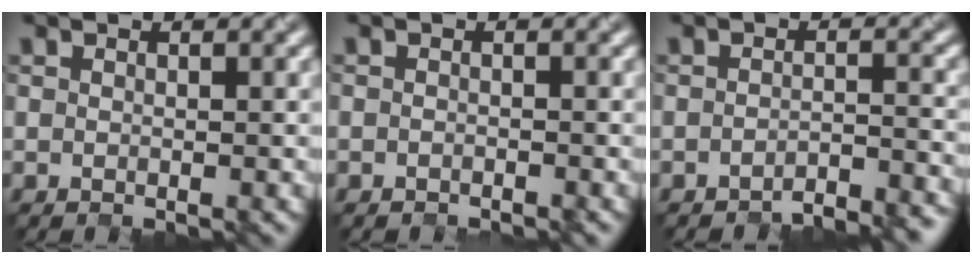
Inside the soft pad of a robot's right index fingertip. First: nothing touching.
{"total": 1.4, "force": [-1.1, -0.4, -0.8], "torque": [0.002, -0.005, -0.016]}
{"total": 3.6, "force": [-3.5, 0.2, 0.9], "torque": [-0.017, 0.001, -0.050]}